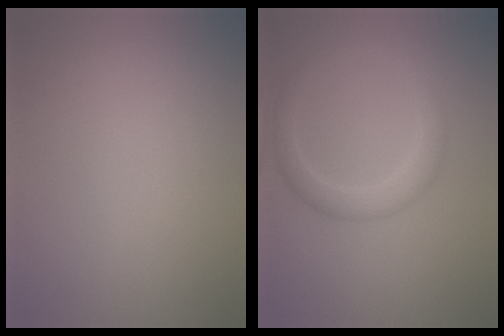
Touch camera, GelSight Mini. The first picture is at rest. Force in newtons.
{"total": 2.7, "press": 2.7, "slide": 0.1}